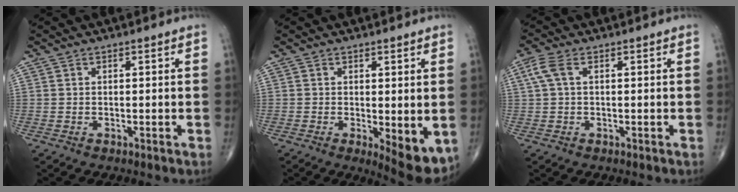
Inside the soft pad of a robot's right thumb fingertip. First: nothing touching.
{"total": 7.4, "force": [-1.2, 2.7, 6.7], "torque": [-0.088, -0.022, -0.011]}
{"total": 3.7, "force": [1.0, 1.8, 3.0], "torque": [-0.089, 0.019, 0.021]}